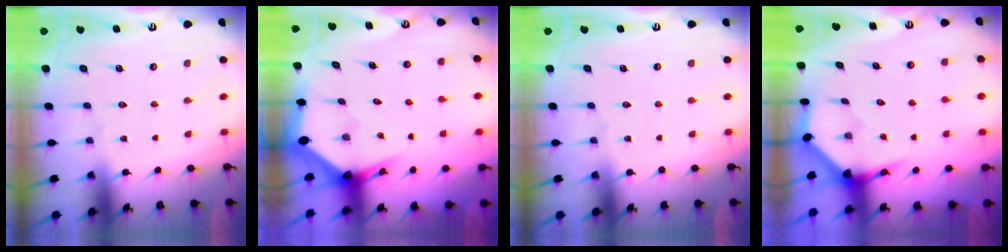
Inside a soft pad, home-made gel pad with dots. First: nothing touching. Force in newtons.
{"total": 3.7, "press": 3.7, "slide": 0.3}
{"total": 0.0}
{"total": 4.0, "press": 3.9, "slide": 0.5}